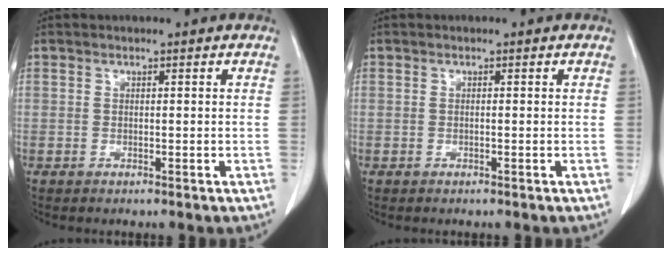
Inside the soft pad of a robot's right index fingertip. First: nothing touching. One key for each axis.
{"total": 0.0}